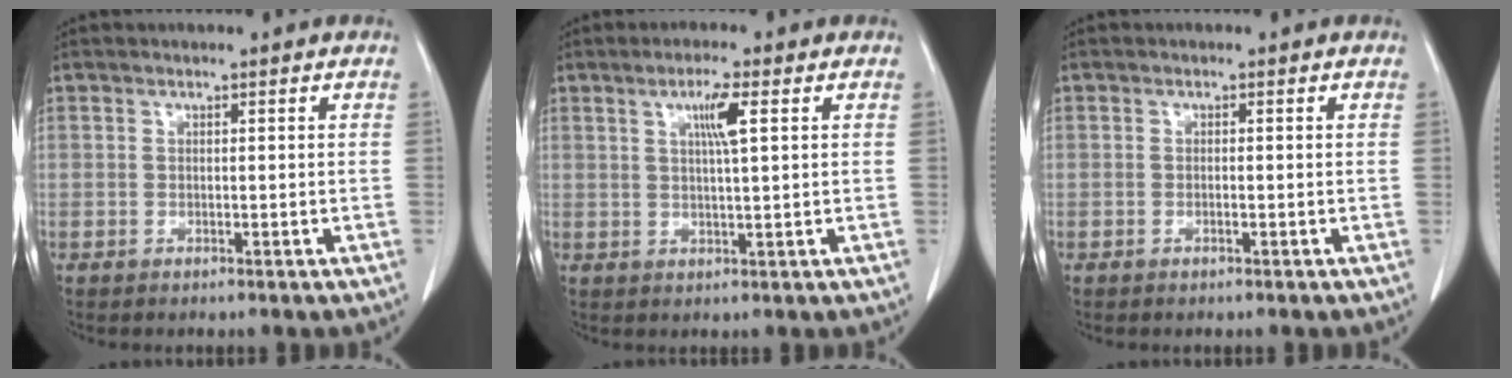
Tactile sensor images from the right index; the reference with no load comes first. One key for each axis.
{"total": 4.2, "fx": 1.5, "fy": -0.1, "fz": 3.9, "tx": -0.069, "ty": -0.001, "tz": 0.025}
{"total": 0.6, "fx": -0.2, "fy": 0.0, "fz": 0.5, "tx": -0.010, "ty": 0.000, "tz": -0.003}